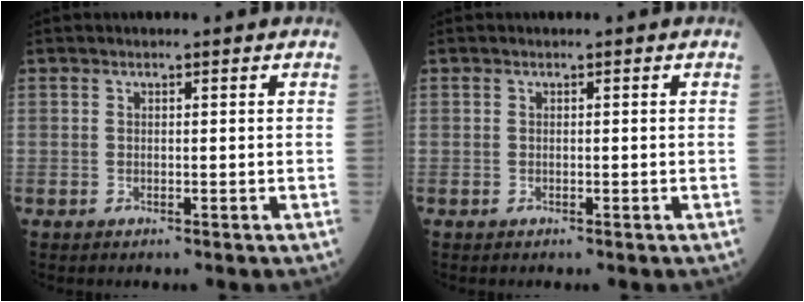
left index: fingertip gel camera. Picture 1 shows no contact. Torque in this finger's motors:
{"motor_torque": [0.00, 0.00, 0.00, 0.00]}